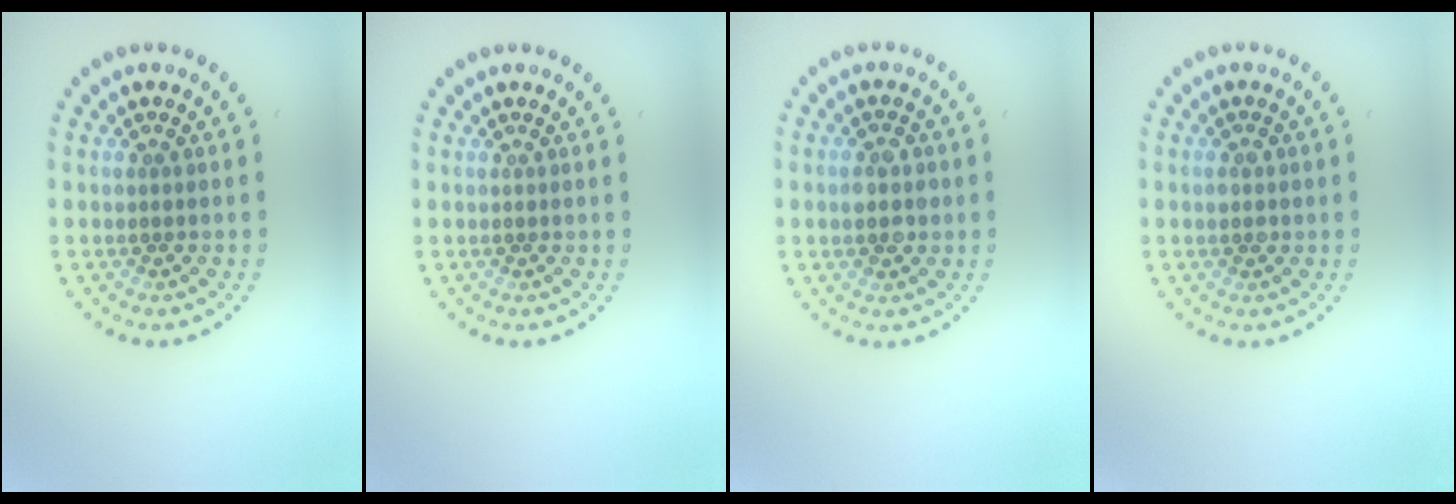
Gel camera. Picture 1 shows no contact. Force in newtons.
{"total": 0.0}
{"total": 2.8, "press": 2.8, "slide": 0.2}
{"total": 1.1, "press": 1.1, "slide": 0.1}